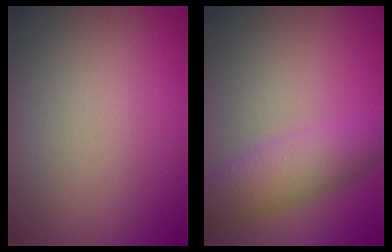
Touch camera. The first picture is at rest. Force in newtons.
{"total": 4.7, "press": 4.7, "slide": 0.3}